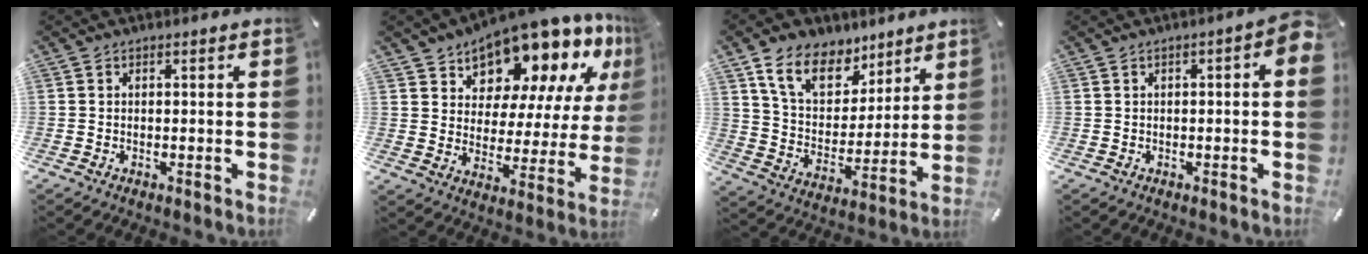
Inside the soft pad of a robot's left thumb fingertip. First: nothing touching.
{"total": 14.5, "force": [12.6, 6.2, 3.5], "torque": [-0.070, -0.123, 0.219]}
{"total": 13.9, "force": [9.3, 8.6, 5.6], "torque": [-0.113, -0.047, 0.178]}
{"total": 3.1, "force": [-0.3, 1.2, 2.8], "torque": [-0.050, 0.010, -0.005]}